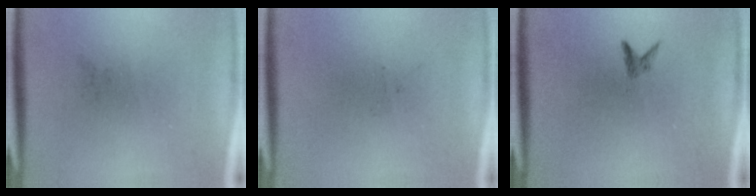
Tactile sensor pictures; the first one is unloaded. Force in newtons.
{"total": 0.0}
{"total": 0.8}